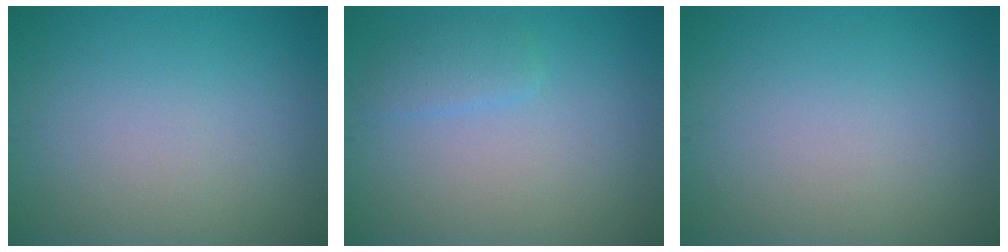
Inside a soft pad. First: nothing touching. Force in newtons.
{"total": 1.6, "press": 1.6, "slide": 0.0}
{"total": 0.0}